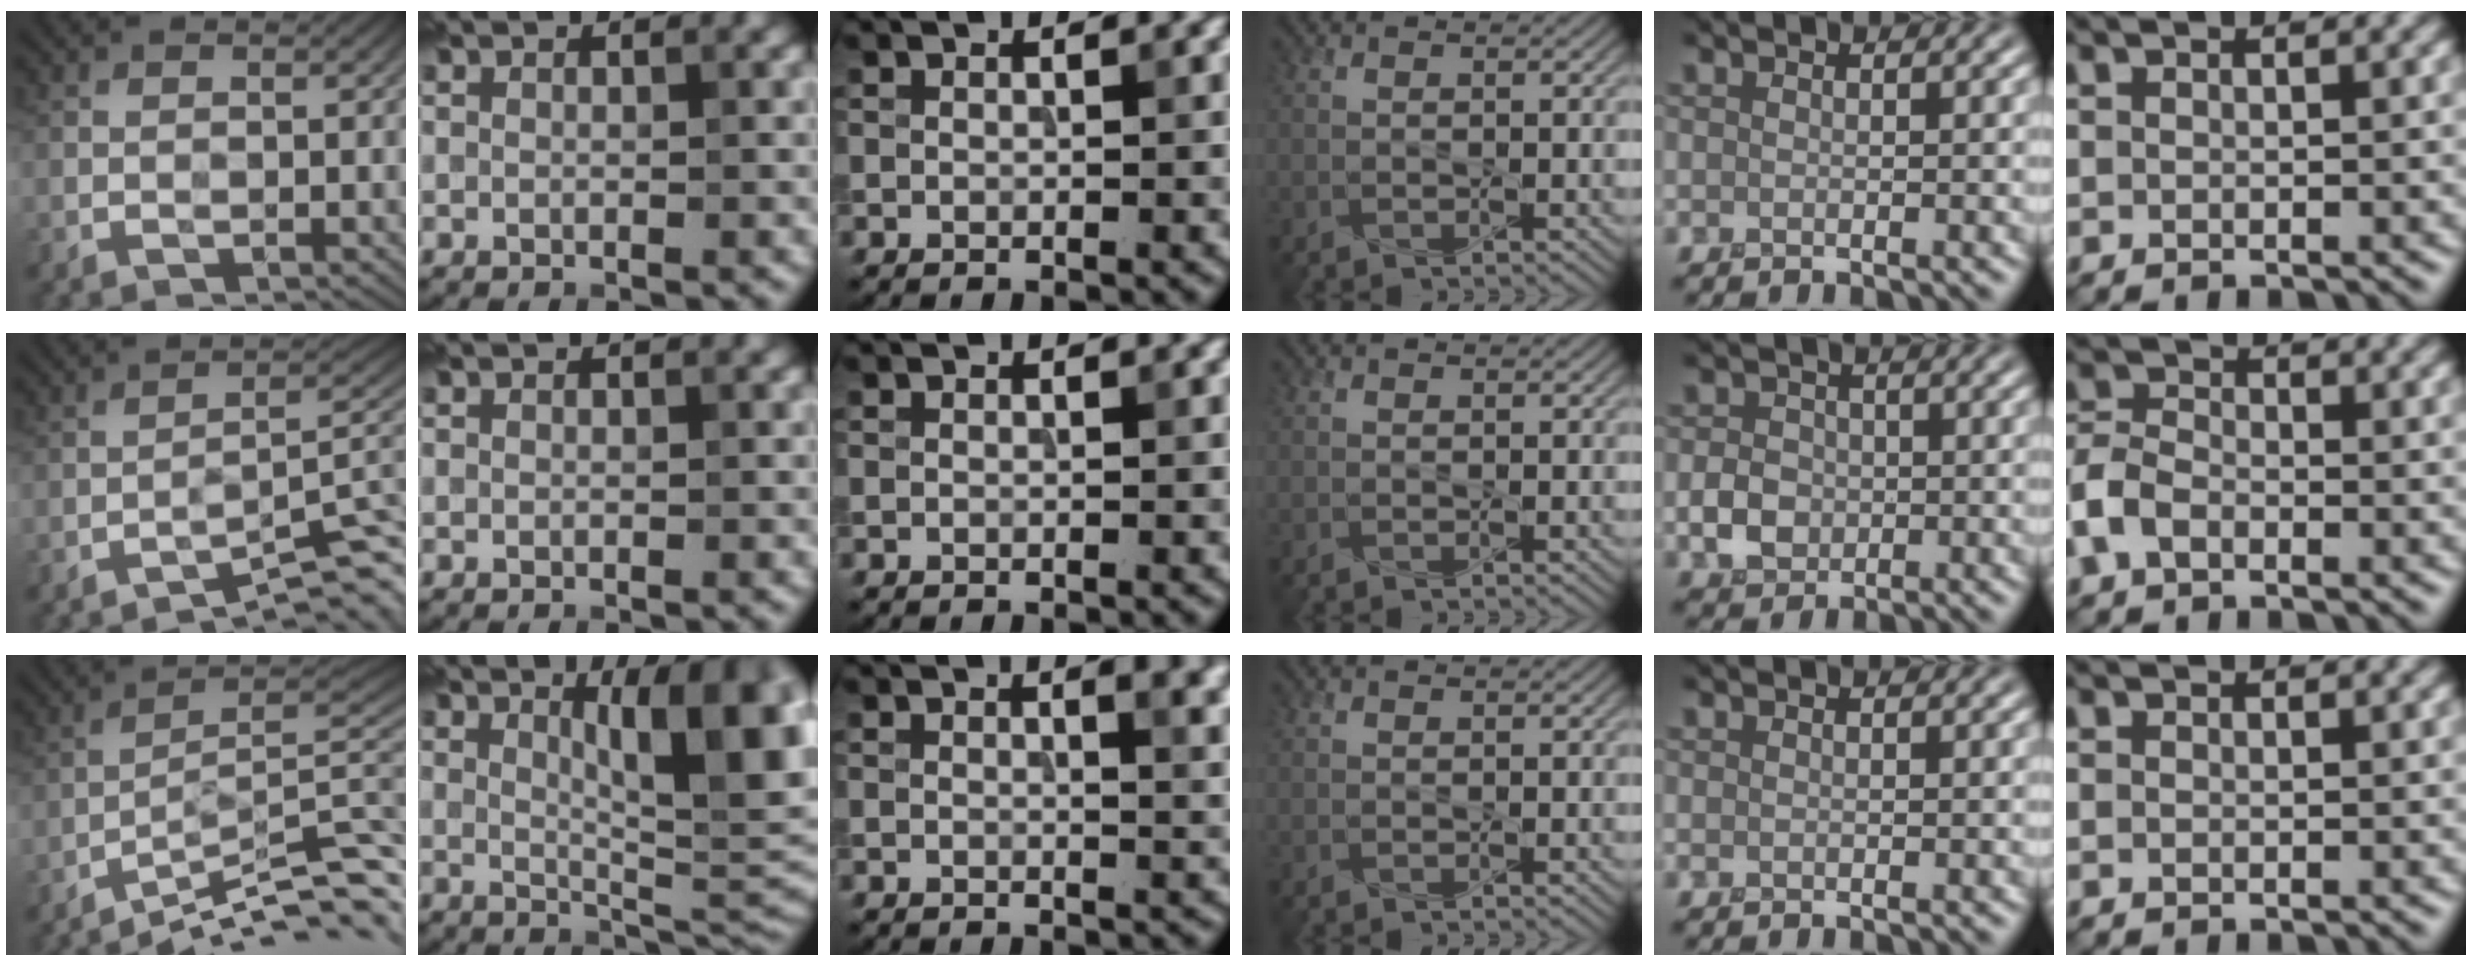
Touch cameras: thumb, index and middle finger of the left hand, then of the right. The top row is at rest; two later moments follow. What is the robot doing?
{"motion": "press", "object": "syringe"}